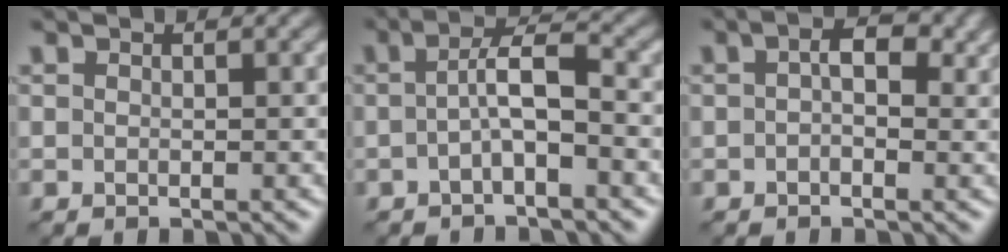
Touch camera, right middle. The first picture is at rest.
{"total": 3.0, "force": [-0.6, 0.6, 2.9], "torque": [-0.051, 0.013, -0.016]}
{"total": 2.8, "force": [0.5, 1.4, 2.4], "torque": [-0.034, 0.006, 0.001]}